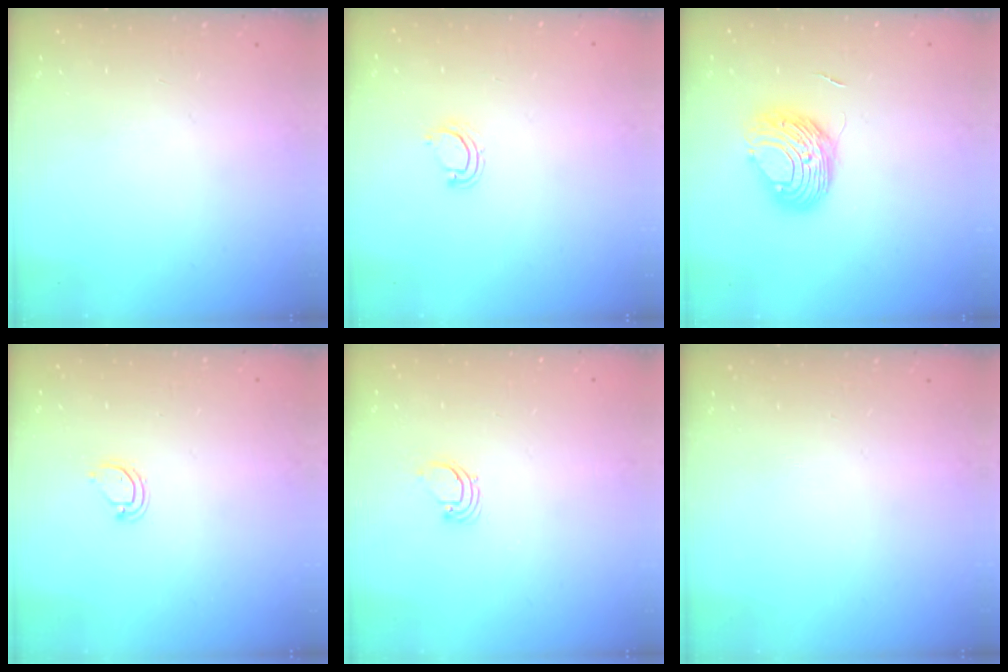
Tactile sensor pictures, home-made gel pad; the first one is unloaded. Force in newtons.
{"total": 2.2, "press": 2.2, "slide": 0.1}
{"total": 8.8, "press": 8.8, "slide": 0.8}
{"total": 3.6, "press": 3.6, "slide": 0.5}
{"total": 1.7, "press": 1.7, "slide": 0.1}
{"total": 0.0}